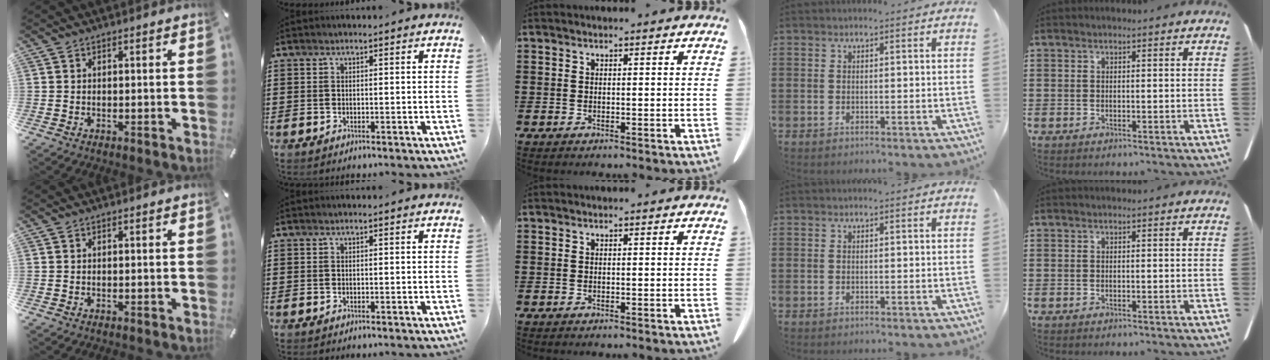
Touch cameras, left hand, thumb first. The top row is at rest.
{}